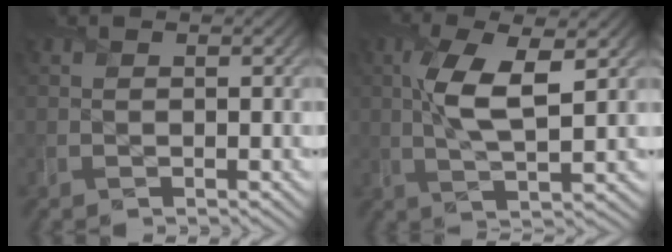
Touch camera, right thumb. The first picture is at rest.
{"total": 7.7, "force": [1.6, 2.5, 7.1], "torque": [-0.156, 0.005, 0.027]}